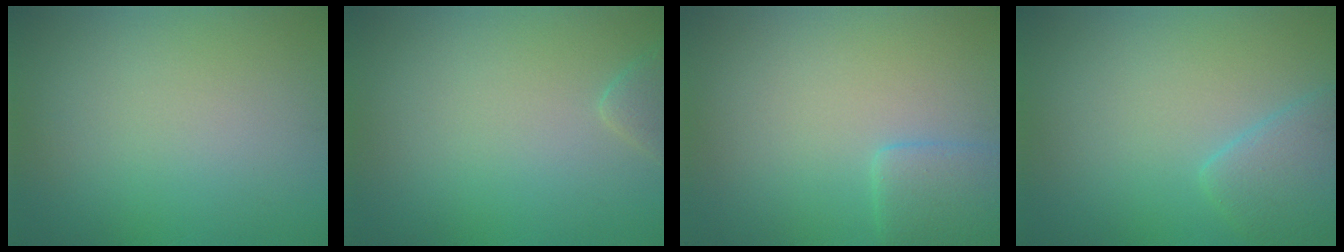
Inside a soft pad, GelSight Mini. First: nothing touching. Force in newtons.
{"total": 1.4, "press": 1.4, "slide": 0.1}
{"total": 2.6, "press": 2.6, "slide": 0.1}
{"total": 3.0, "press": 2.9, "slide": 0.3}